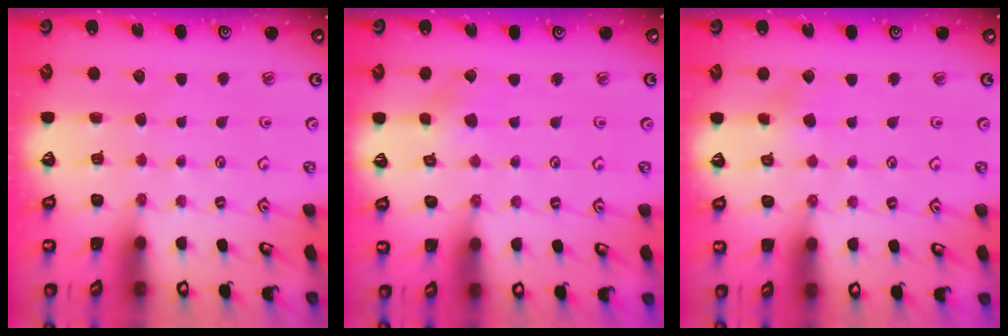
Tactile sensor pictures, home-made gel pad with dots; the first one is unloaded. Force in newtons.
{"total": 2.6, "press": 2.6, "slide": 0.3}
{"total": 2.9, "press": 2.9, "slide": 0.2}